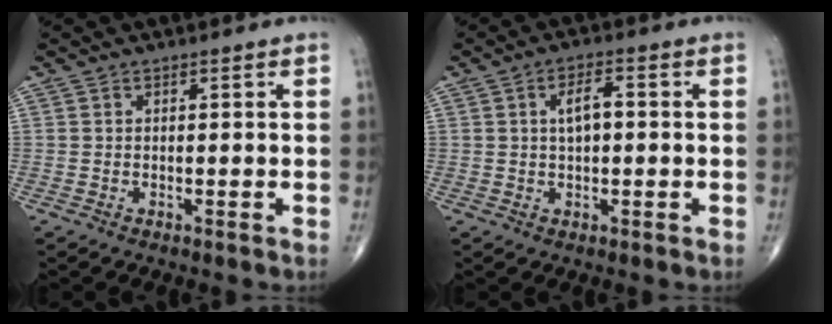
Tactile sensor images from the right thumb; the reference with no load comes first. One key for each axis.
{"total": 4.7, "fx": 0.6, "fy": 2.1, "fz": 4.1, "tx": -0.070, "ty": 0.007, "tz": 0.007}